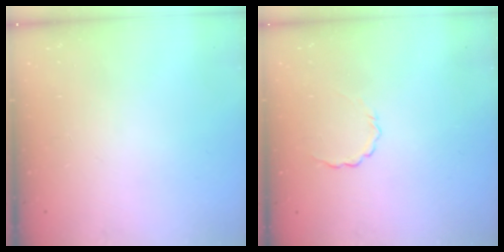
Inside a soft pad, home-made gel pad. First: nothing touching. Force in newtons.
{"total": 2.9, "press": 2.8, "slide": 0.8}